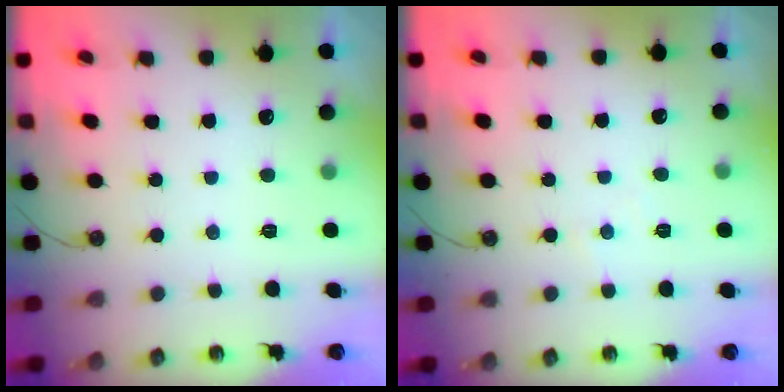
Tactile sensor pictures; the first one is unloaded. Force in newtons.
{"total": 2.7, "press": 2.6, "slide": 0.5}